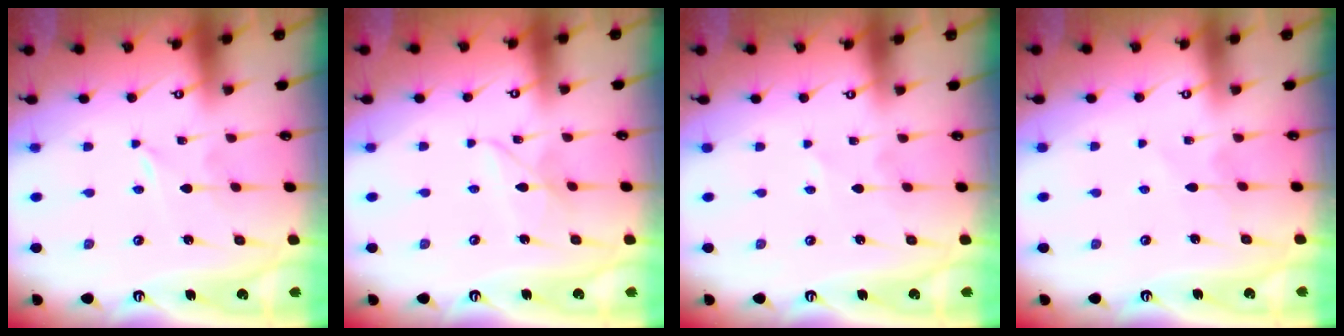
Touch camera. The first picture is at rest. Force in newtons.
{"total": 4.9, "press": 4.9, "slide": 0.3}
{"total": 0.9, "press": 0.9, "slide": 0.2}
{"total": 4.4, "press": 4.4, "slide": 0.5}